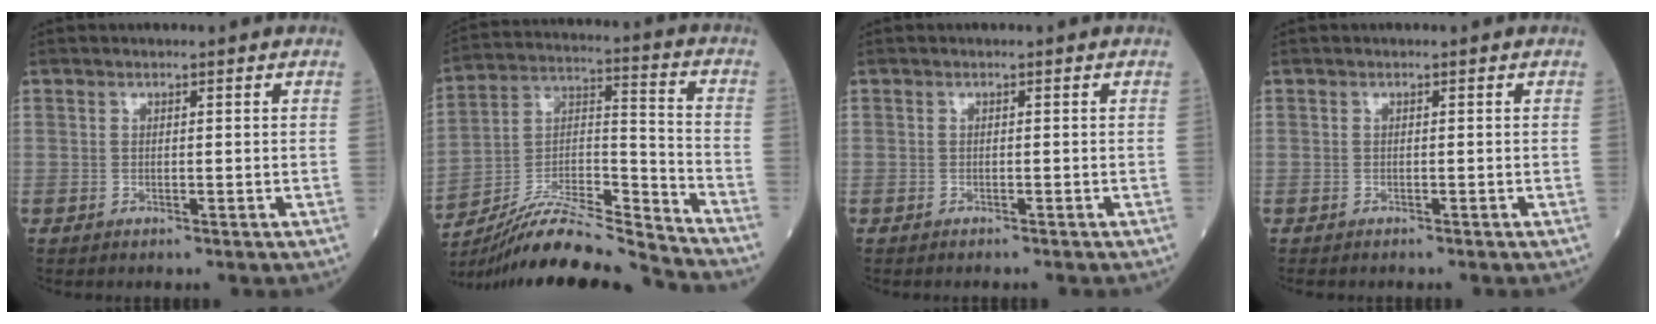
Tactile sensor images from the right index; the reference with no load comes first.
{"total": 17.5, "force": [-16.7, -1.0, 5.1], "torque": [-0.090, 0.027, -0.293]}
{"total": 1.1, "force": [-1.0, -0.1, 0.3], "torque": [-0.002, 0.000, -0.015]}
{"total": 1.6, "force": [-1.5, 0.3, 0.5], "torque": [-0.005, -0.002, -0.020]}